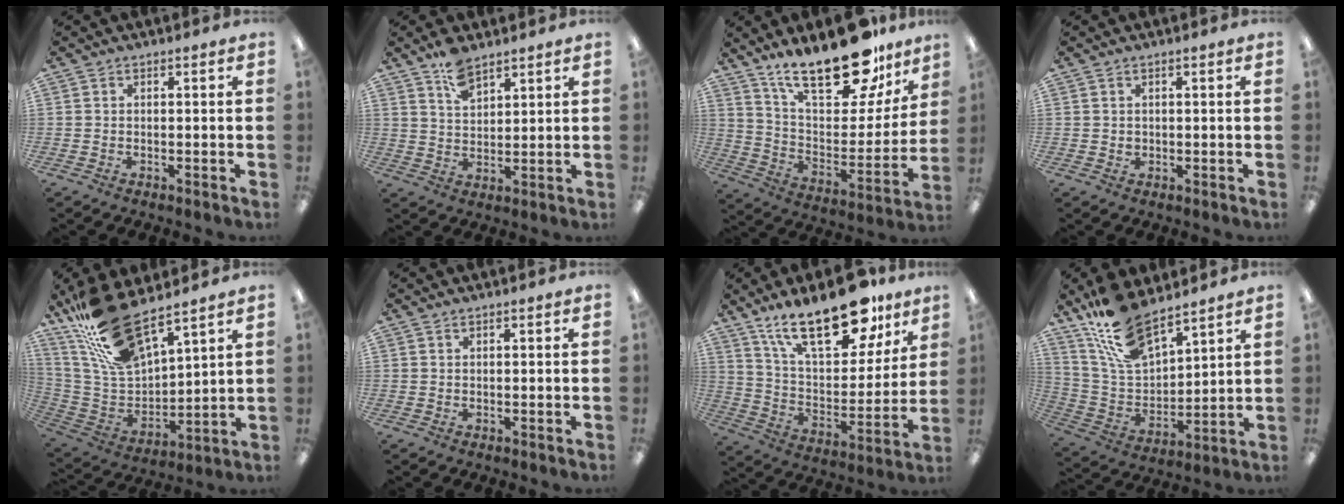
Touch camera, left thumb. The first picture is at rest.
{"total": 7.0, "force": [5.2, 3.2, 3.4], "torque": [-0.057, -0.024, 0.093]}
{"total": 25.0, "force": [18.8, 9.2, 13.6], "torque": [-0.205, -0.124, 0.320]}
{"total": 1.0, "force": [0.4, 0.8, 0.2], "torque": [-0.006, 0.004, 0.007]}
{"total": 21.2, "force": [16.2, 7.4, 11.5], "torque": [-0.246, -0.088, 0.293]}
{"total": 0.5, "force": [0.4, 0.1, 0.3], "torque": [-0.006, 0.002, 0.007]}
{"total": 25.2, "force": [17.1, 10.2, 15.4], "torque": [-0.248, -0.096, 0.290]}
{"total": 16.7, "force": [13.1, 6.5, 8.0], "torque": [-0.184, -0.064, 0.241]}